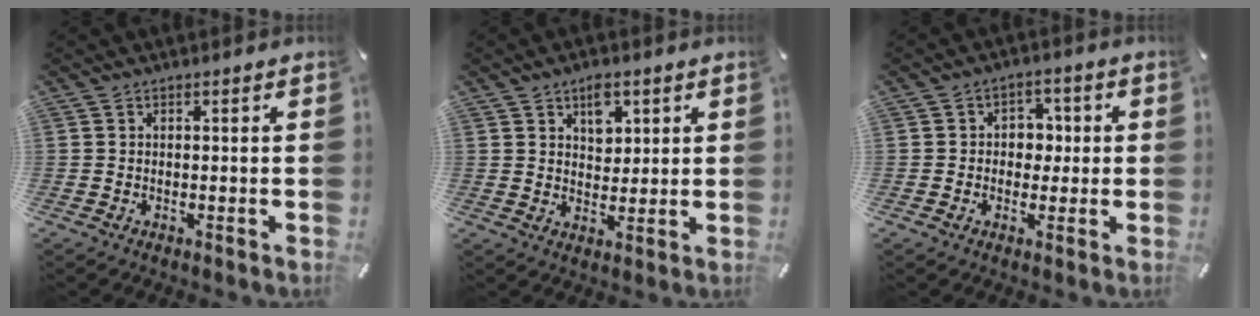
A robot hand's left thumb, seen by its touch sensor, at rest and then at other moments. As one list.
[{"total": 5.5, "force": [2.9, 3.8, 2.7], "torque": [-0.022, -0.010, 0.044]}, {"total": 4.9, "force": [-0.4, 4.4, 2.3], "torque": [-0.026, 0.007, -0.014]}]